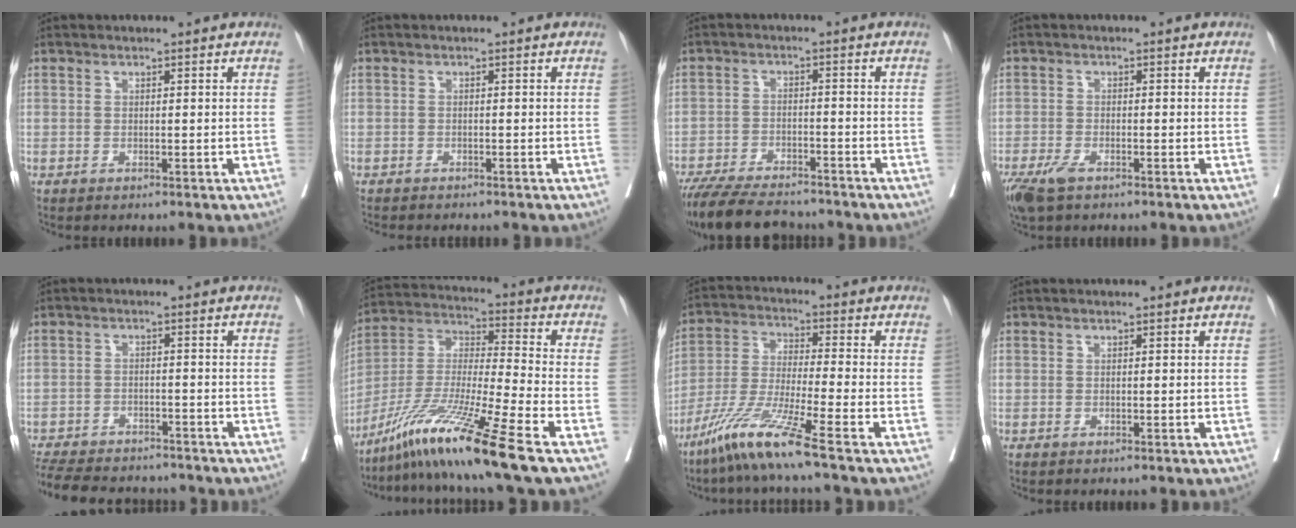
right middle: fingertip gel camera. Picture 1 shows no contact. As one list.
[{"total": 4.4, "force": [-3.9, 1.1, 1.7], "torque": [-0.022, -0.006, -0.050]}, {"total": 13.4, "force": [-11.8, 3.0, 5.6], "torque": [-0.101, -0.012, -0.181]}, {"total": 4.7, "force": [-3.1, 1.8, 3.1], "torque": [-0.064, -0.010, -0.055]}, {"total": 15.2, "force": [-13.4, 4.5, 5.6], "torque": [-0.135, -0.011, -0.189]}, {"total": 16.1, "force": [-10.9, -1.8, 11.7], "torque": [-0.246, -0.036, -0.203]}, {"total": 10.8, "force": [-7.2, -1.5, 7.9], "torque": [-0.161, -0.039, -0.144]}, {"total": 0.0}]